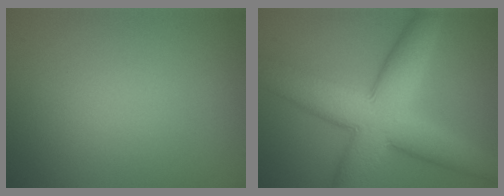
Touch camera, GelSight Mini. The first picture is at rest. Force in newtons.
{"total": 10.2, "press": 10.2, "slide": 0.5}